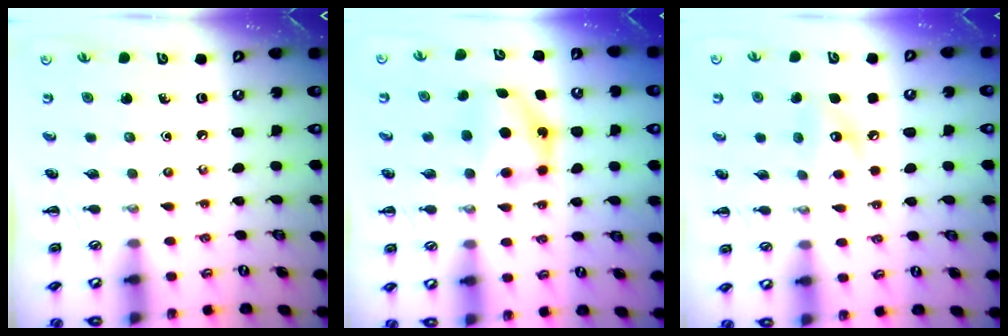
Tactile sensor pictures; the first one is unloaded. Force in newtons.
{"total": 5.8, "press": 5.8, "slide": 0.9}
{"total": 7.5, "press": 7.4, "slide": 1.3}